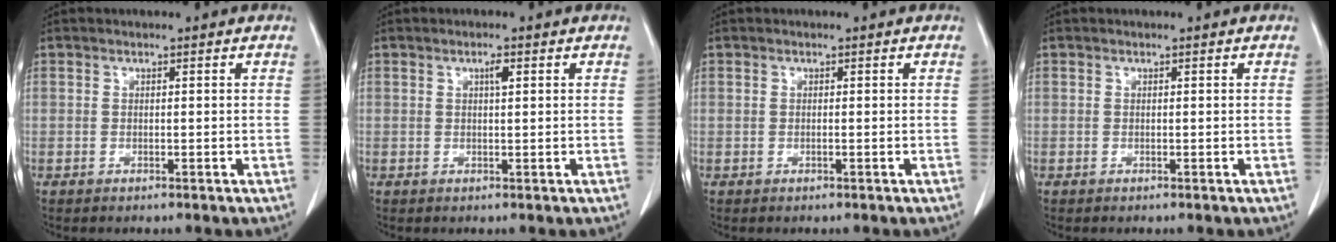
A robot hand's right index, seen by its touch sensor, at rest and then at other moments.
{"total": 1.3, "force": [0.6, 0.2, 1.2], "torque": [-0.022, 0.002, 0.009]}
{"total": 0.0}
{"total": 0.0}